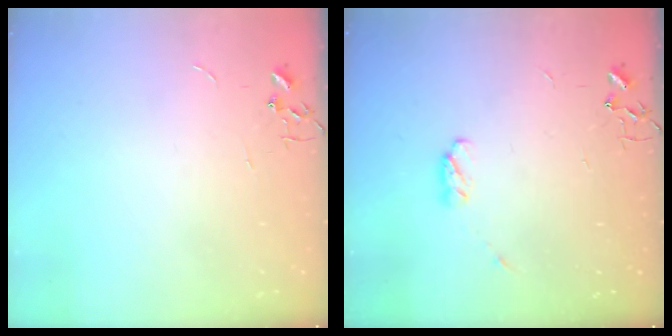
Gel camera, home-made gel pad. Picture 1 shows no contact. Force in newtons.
{"total": 4.2, "press": 4.2, "slide": 0.7}